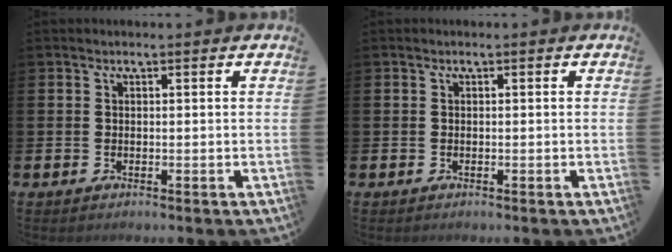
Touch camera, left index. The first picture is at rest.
{"total": 0.0}